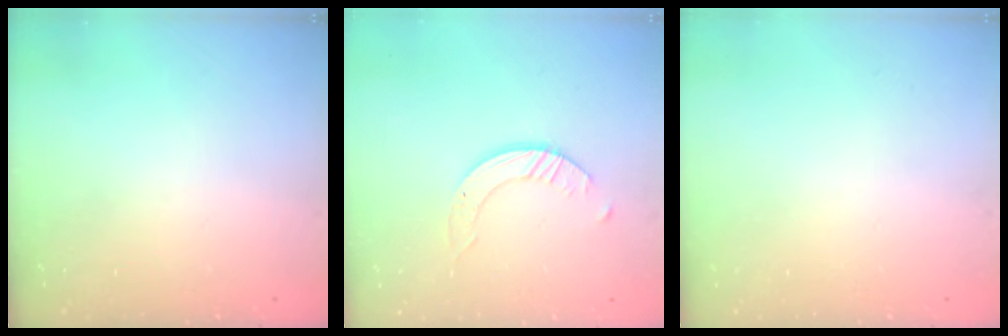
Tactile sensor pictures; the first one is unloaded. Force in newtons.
{"total": 2.9, "press": 2.9, "slide": 0.3}
{"total": 0.0}